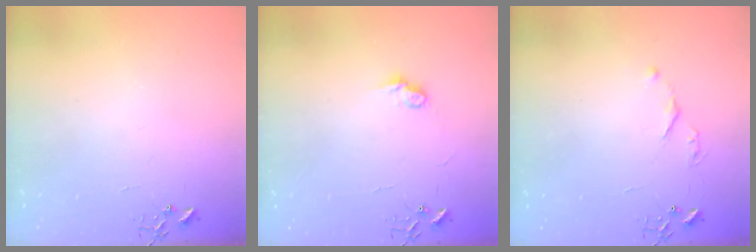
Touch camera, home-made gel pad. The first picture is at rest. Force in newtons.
{"total": 6.9, "press": 6.9, "slide": 0.2}
{"total": 4.3, "press": 4.3, "slide": 0.7}